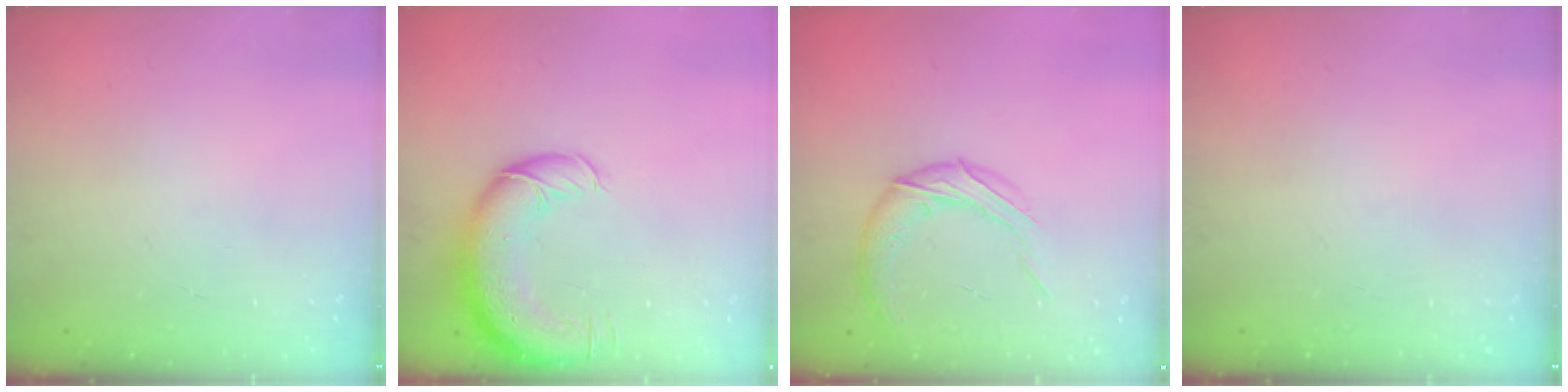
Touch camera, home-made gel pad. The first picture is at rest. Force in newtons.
{"total": 14.5, "press": 14.1, "slide": 3.5}
{"total": 10.8, "press": 10.8, "slide": 0.4}
{"total": 0.0}